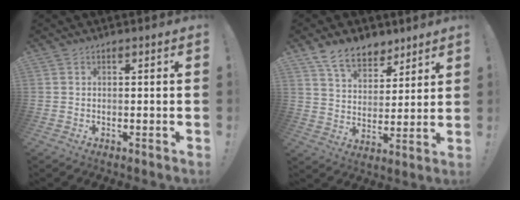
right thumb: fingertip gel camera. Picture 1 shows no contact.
{"total": 11.3, "force": [8.4, 6.5, 4.0], "torque": [-0.071, -0.054, 0.164]}